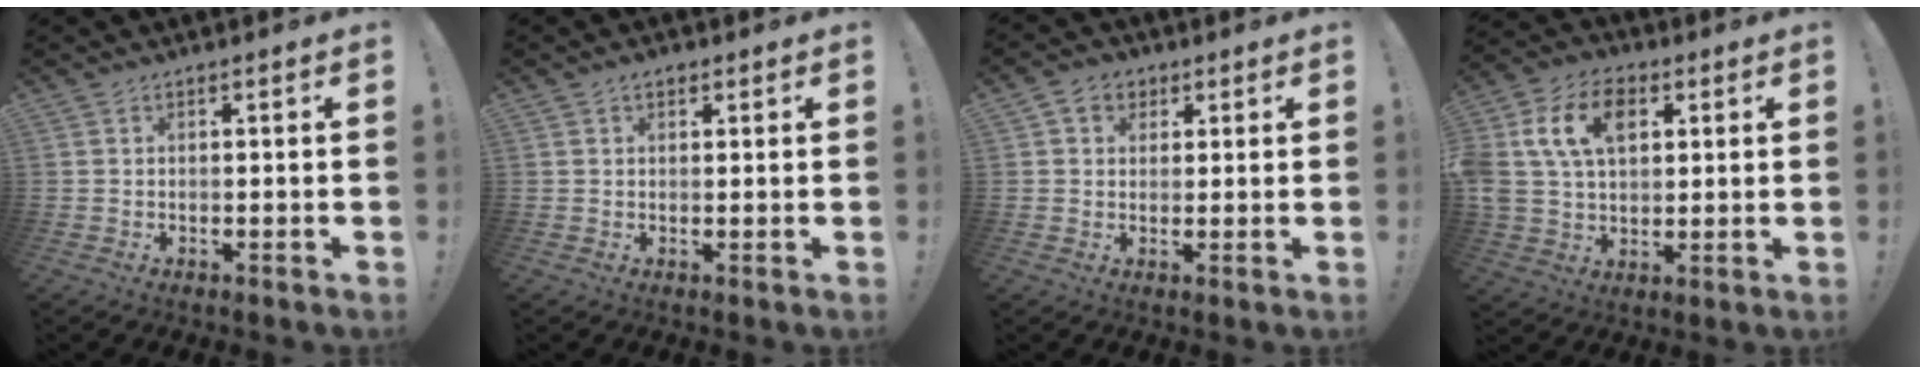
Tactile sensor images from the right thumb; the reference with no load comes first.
{"total": 1.8, "force": [0.9, 1.2, 1.0], "torque": [-0.007, -0.002, 0.015]}
{"total": 5.0, "force": [1.9, 4.2, 2.0], "torque": [-0.029, 0.001, 0.035]}
{"total": 15.7, "force": [5.0, 11.1, 10.0], "torque": [-0.182, -0.002, 0.097]}